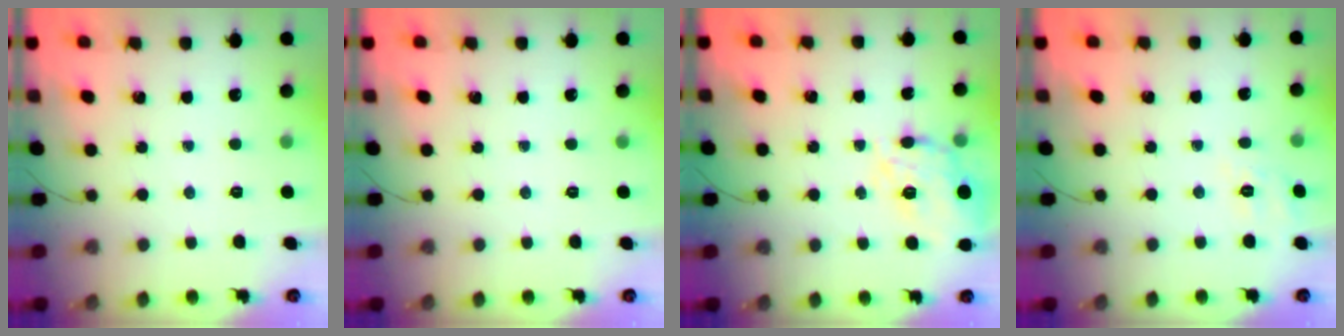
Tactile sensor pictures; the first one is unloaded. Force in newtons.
{"total": 0.0}
{"total": 16.9, "press": 16.8, "slide": 1.6}
{"total": 2.0, "press": 0.4, "slide": 1.9}